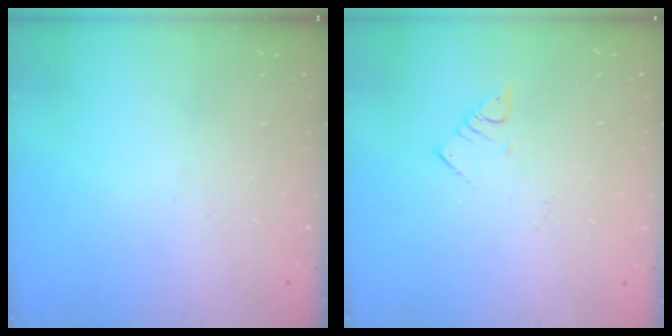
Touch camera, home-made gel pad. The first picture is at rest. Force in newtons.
{"total": 2.4, "press": 2.4, "slide": 0.4}